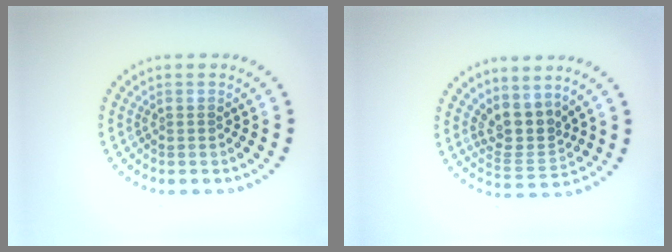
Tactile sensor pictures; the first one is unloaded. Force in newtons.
{"total": 3.3, "press": 2.5, "slide": 2.1}